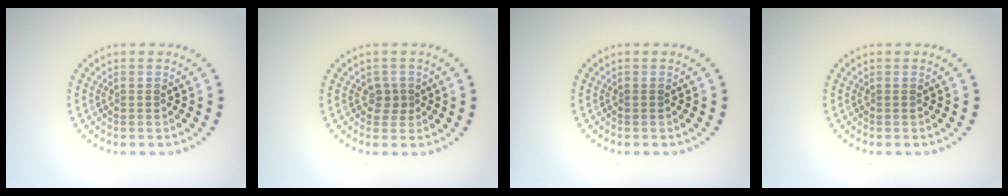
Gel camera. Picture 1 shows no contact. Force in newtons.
{"total": 1.3, "press": 1.1, "slide": 0.7}
{"total": 0.0}
{"total": 0.0}